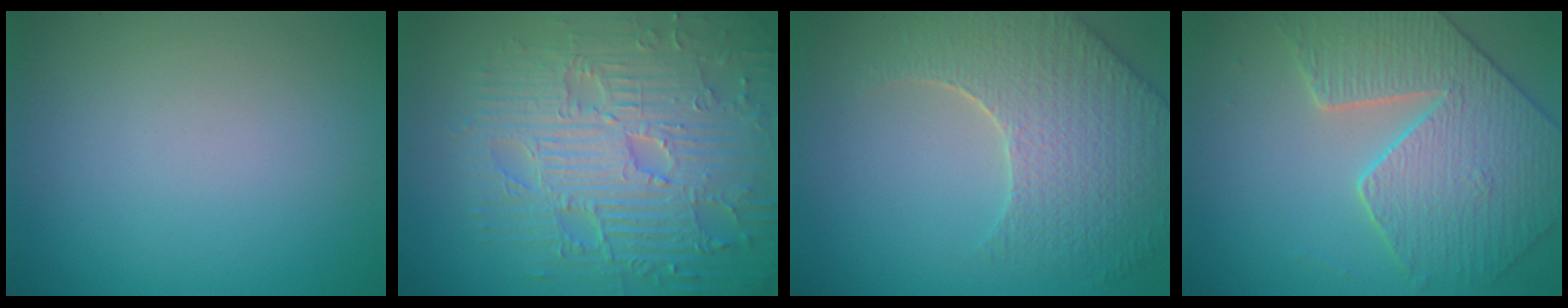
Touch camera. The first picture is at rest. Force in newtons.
{"total": 9.4, "press": 6.9, "slide": 6.5}
{"total": 7.1, "press": 5.6, "slide": 4.4}
{"total": 5.3, "press": 5.0, "slide": 1.8}